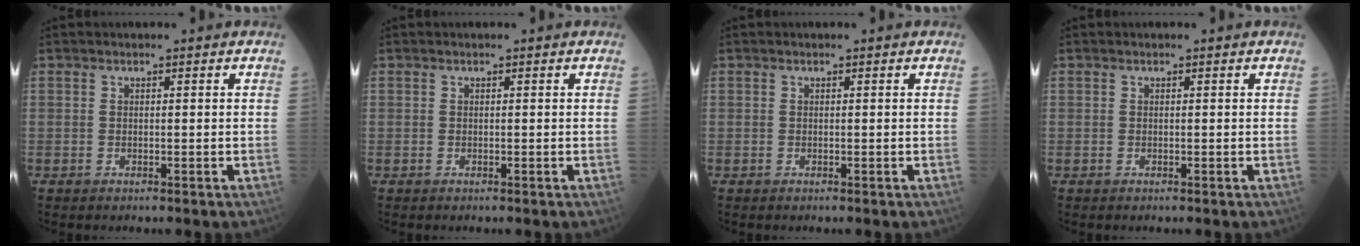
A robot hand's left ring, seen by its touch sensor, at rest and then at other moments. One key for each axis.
{"total": 0.0}
{"total": 0.0}
{"total": 0.0}